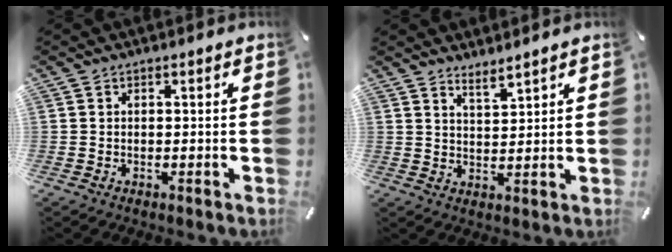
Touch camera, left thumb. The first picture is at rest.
{"total": 3.4, "force": [3.3, 0.3, 0.7], "torque": [-0.019, -0.020, 0.062]}